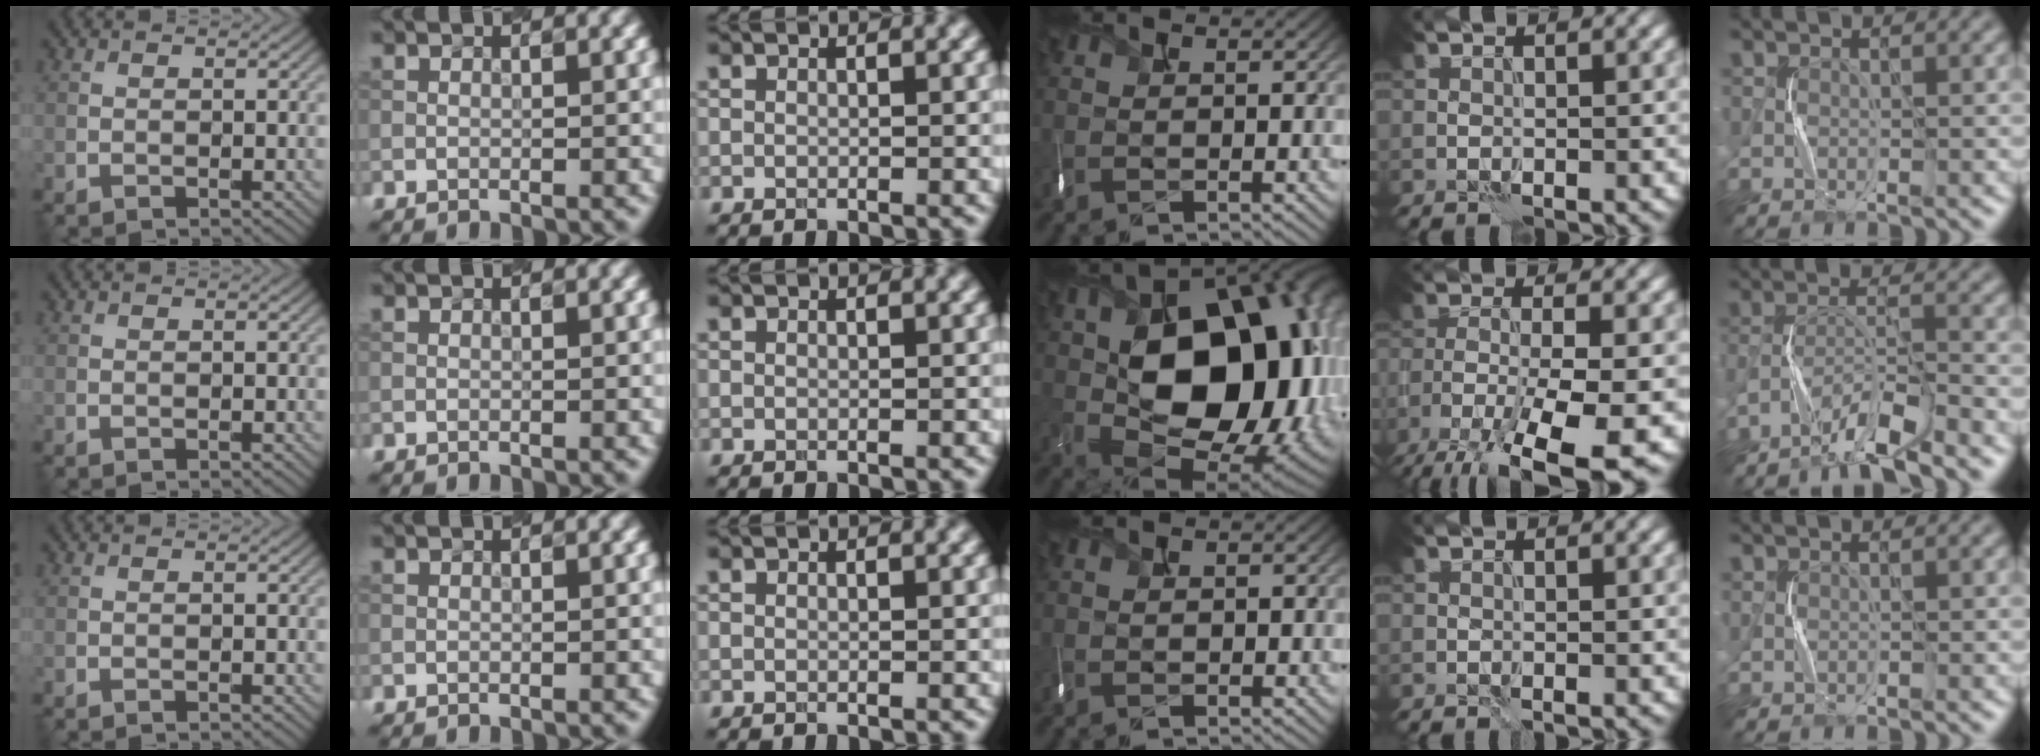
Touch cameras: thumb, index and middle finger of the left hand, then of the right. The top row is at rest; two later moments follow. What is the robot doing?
{"motion": "shake", "object": "tambourine"}